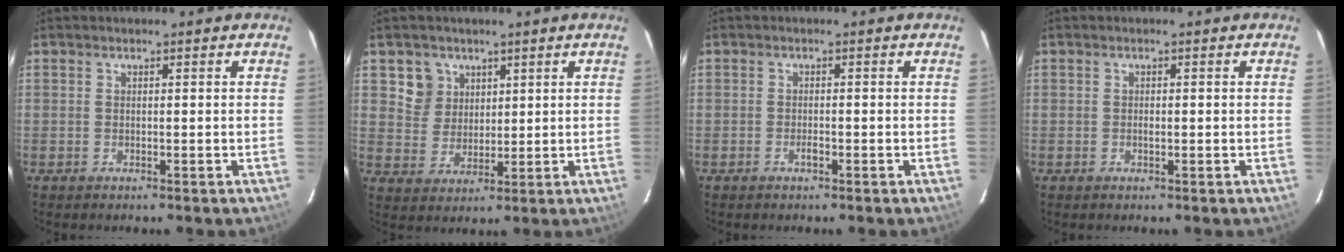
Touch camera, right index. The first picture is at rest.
{"total": 6.1, "force": [2.9, 5.3, 0.9], "torque": [-0.014, 0.012, 0.062]}
{"total": 1.2, "force": [-0.8, 0.5, 0.8], "torque": [-0.016, 0.000, -0.013]}
{"total": 0.7, "force": [-0.2, 0.3, 0.6], "torque": [-0.011, 0.001, -0.003]}